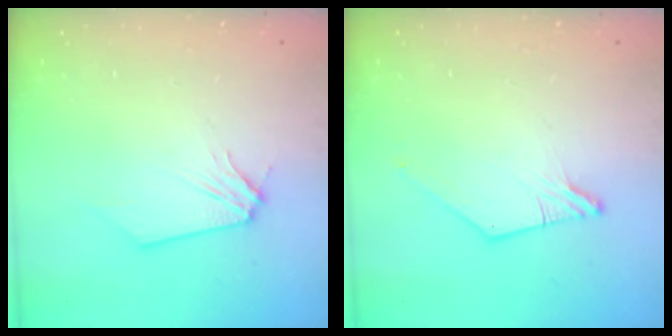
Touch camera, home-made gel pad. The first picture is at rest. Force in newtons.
{"total": 1.8, "press": 1.7, "slide": 0.3}